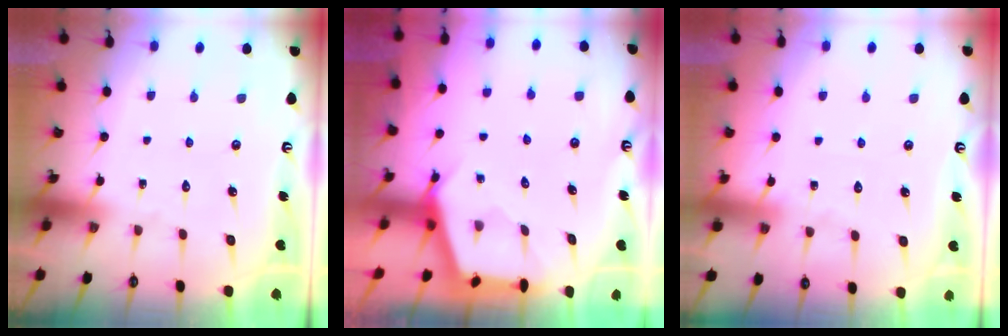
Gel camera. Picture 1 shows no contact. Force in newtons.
{"total": 2.6, "press": 2.6, "slide": 0.4}
{"total": 3.8, "press": 3.8, "slide": 0.5}